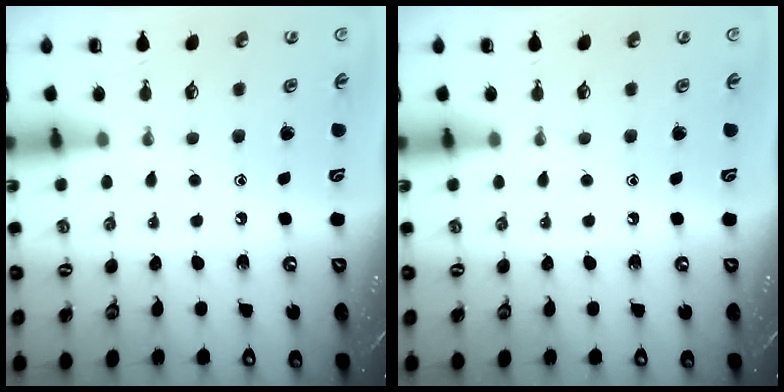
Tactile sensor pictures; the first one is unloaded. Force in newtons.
{"total": 0.0}